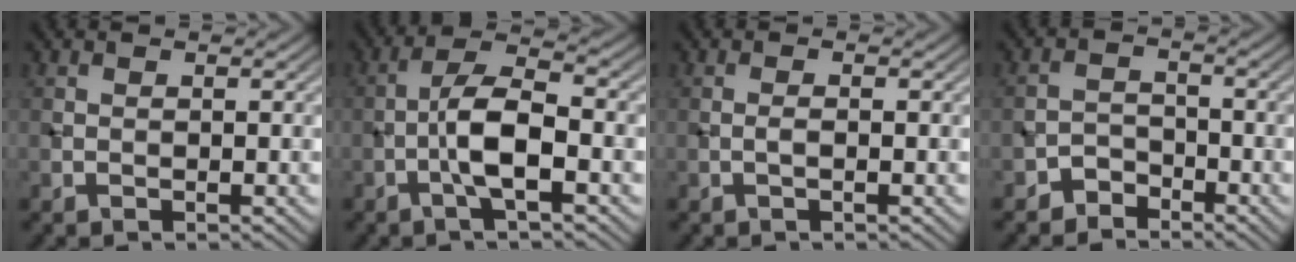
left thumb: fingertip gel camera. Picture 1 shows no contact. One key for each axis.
{"total": 5.9, "fx": -1.8, "fy": 1.6, "fz": 5.3, "tx": -0.105, "ty": 0.015, "tz": -0.043}
{"total": 0.8, "fx": -0.2, "fy": 0.2, "fz": 0.8, "tx": -0.013, "ty": 0.002, "tz": -0.004}
{"total": 2.8, "fx": -2.3, "fy": 1.5, "fz": 0.4, "tx": -0.002, "ty": 0.009, "tz": -0.050}